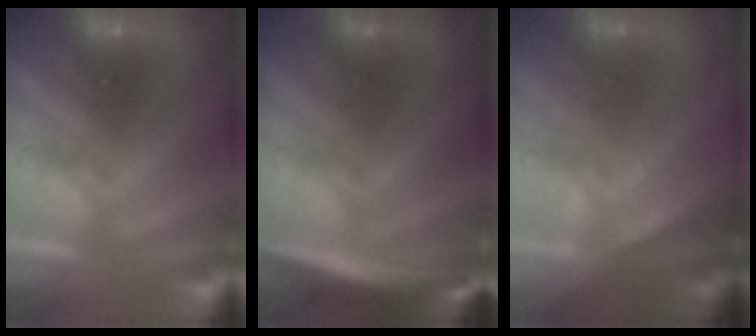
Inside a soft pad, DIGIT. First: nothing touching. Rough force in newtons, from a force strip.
{"total": 5.9}
{"total": 1.5}